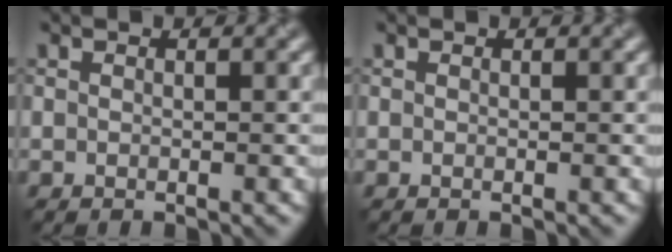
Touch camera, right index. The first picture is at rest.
{"total": 0.0}